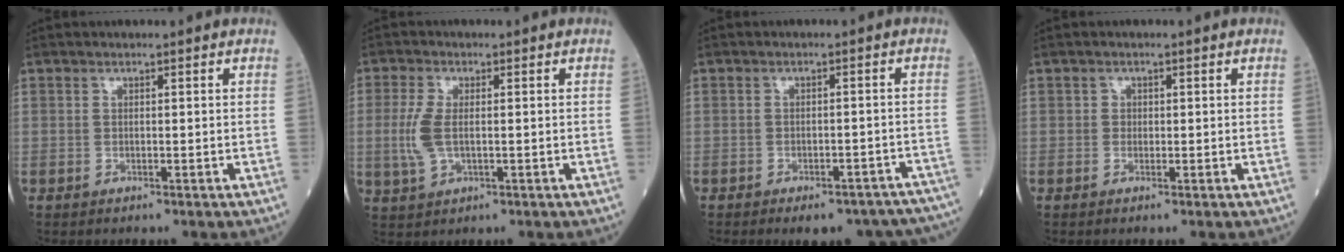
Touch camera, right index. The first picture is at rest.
{"total": 4.8, "force": [-0.2, 2.1, 4.3], "torque": [-0.116, -0.004, -0.004]}
{"total": 14.2, "force": [-12.2, 4.9, 5.3], "torque": [-0.036, 0.023, -0.132]}
{"total": 0.7, "force": [0.1, 0.7, 0.2], "torque": [0.001, 0.001, 0.000]}